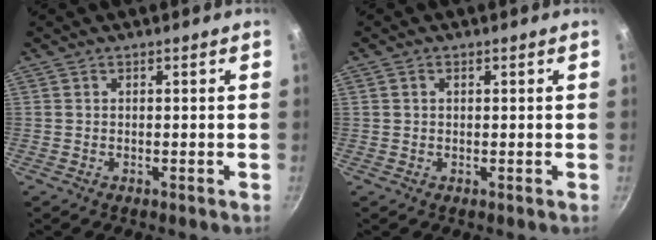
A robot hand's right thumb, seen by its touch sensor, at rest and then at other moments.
{"total": 1.0, "force": [0.3, 0.8, 0.6], "torque": [-0.008, 0.004, 0.005]}